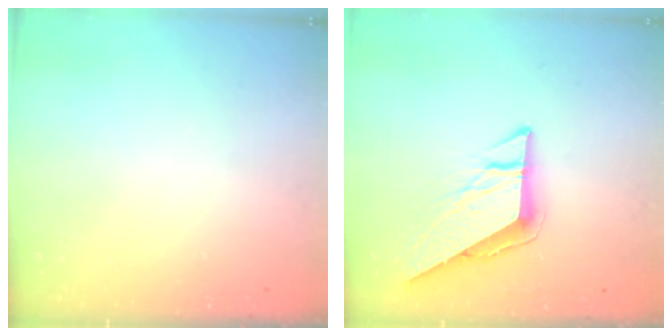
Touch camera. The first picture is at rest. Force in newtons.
{"total": 8.8, "press": 8.7, "slide": 0.8}